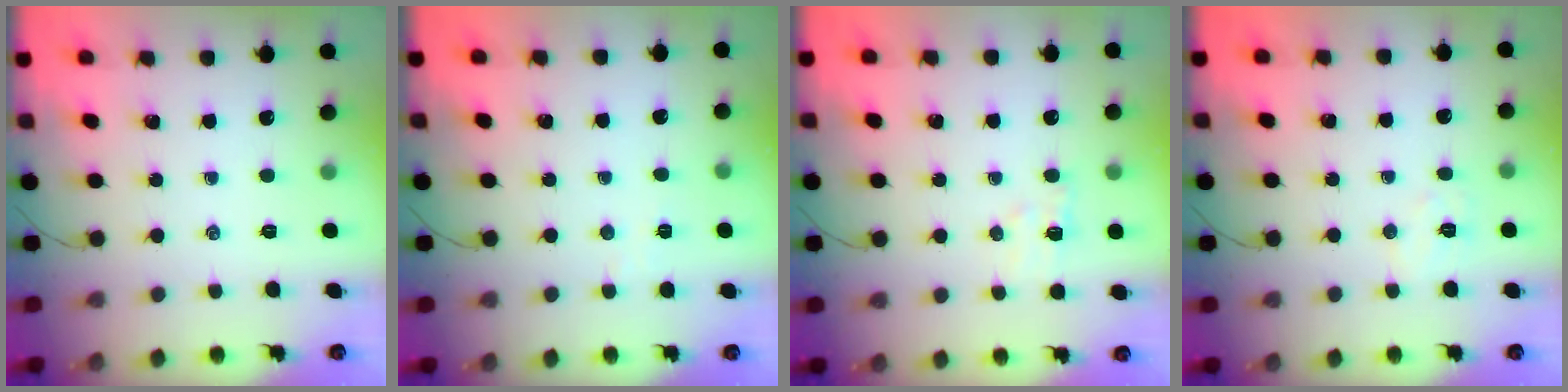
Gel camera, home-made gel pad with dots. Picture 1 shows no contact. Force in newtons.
{"total": 2.2, "press": 2.1, "slide": 0.7}
{"total": 5.2, "press": 5.0, "slide": 1.3}
{"total": 4.9, "press": 4.7, "slide": 1.0}